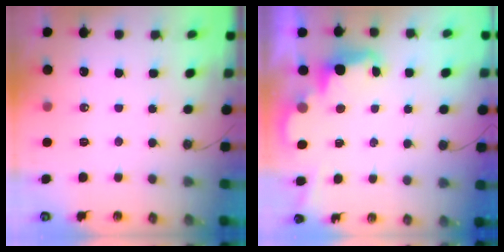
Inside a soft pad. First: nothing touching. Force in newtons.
{"total": 2.5, "press": 2.4, "slide": 0.6}